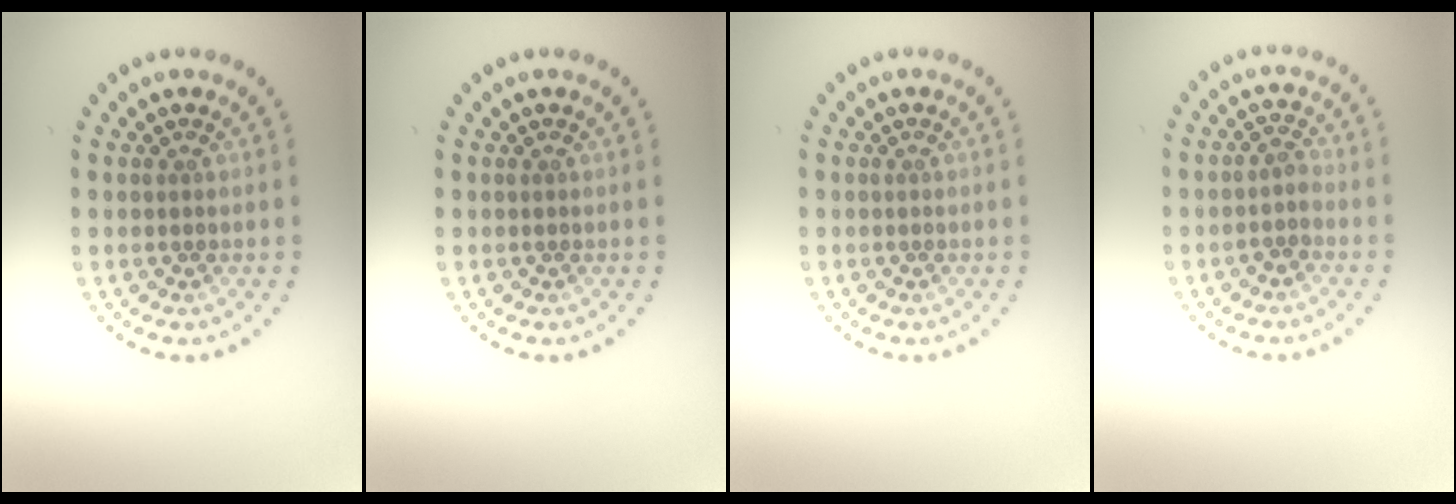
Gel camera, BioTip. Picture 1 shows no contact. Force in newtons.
{"total": 0.0}
{"total": 0.0}
{"total": 1.5, "press": 1.2, "slide": 0.8}